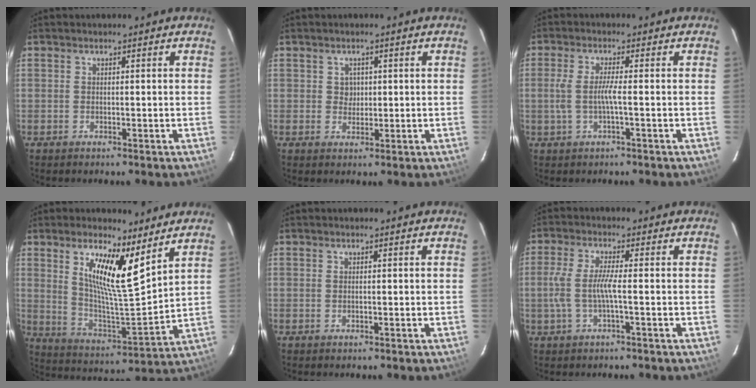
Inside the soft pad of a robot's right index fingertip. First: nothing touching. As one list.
[{"total": 2.1, "force": [0.5, 2.0, 0.3], "torque": [-0.001, 0.006, 0.007]}, {"total": 3.8, "force": [-0.8, -0.1, 3.7], "torque": [-0.079, -0.001, -0.013]}, {"total": 13.4, "force": [7.3, 2.5, 10.9], "torque": [-0.188, -0.010, 0.132]}, {"total": 0.0}, {"total": 5.0, "force": [-1.1, 0.1, 4.9], "torque": [-0.112, -0.002, -0.018]}]